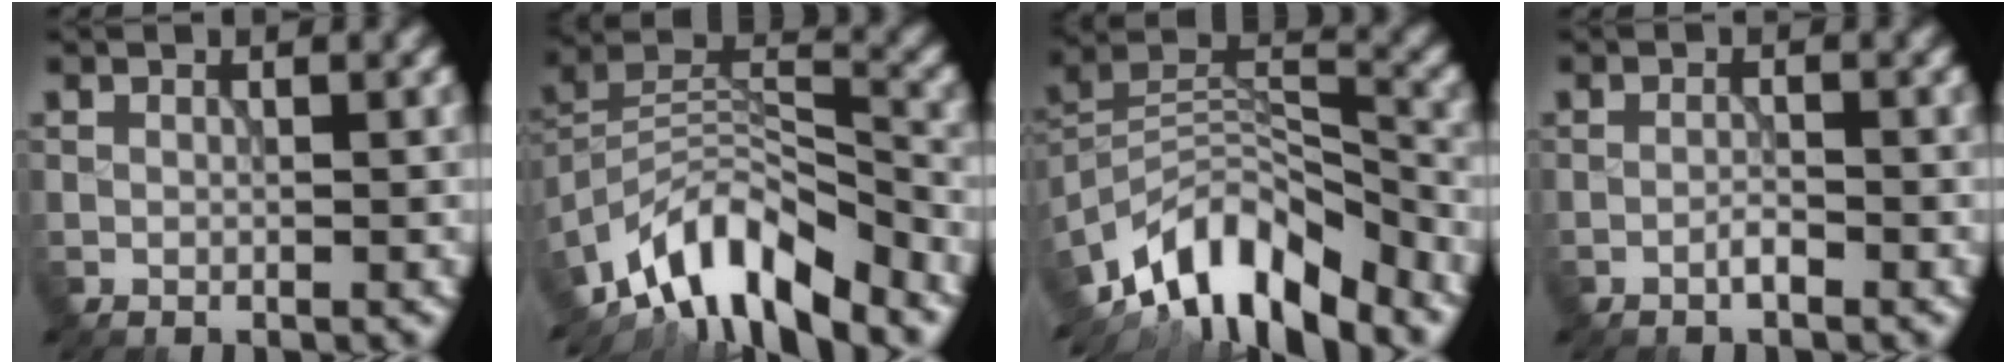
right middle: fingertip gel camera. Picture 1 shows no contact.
{"total": 10.3, "force": [-7.8, 3.4, 5.8], "torque": [-0.091, 0.004, -0.155]}
{"total": 11.6, "force": [-8.6, 4.4, 6.4], "torque": [-0.110, 0.014, -0.169]}
{"total": 1.1, "force": [-0.7, 0.1, 0.8], "torque": [-0.014, 0.003, -0.015]}